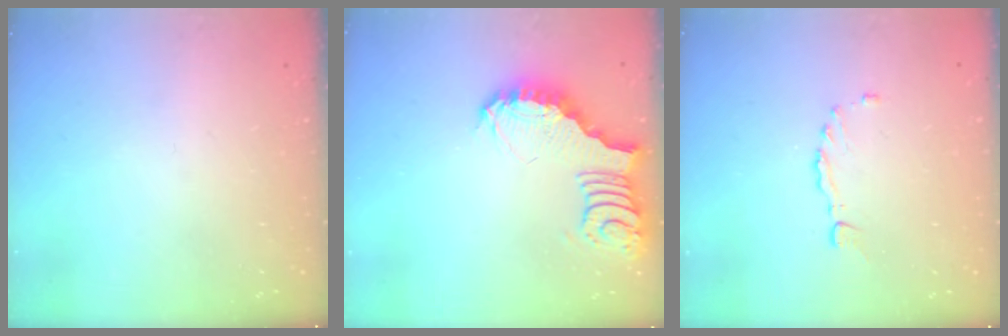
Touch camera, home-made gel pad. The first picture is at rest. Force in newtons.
{"total": 3.5, "press": 3.5, "slide": 0.6}
{"total": 1.5, "press": 1.4, "slide": 0.4}